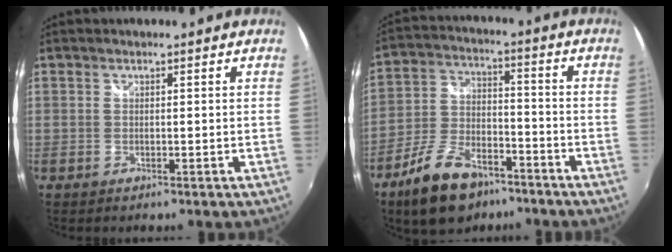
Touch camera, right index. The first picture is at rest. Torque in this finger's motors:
{"motor_torque": [0.91, -0.92, 0.48, 0.07]}